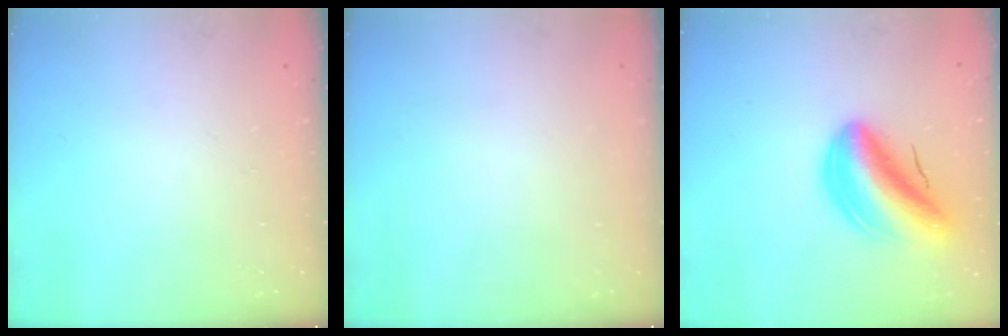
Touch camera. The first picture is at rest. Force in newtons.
{"total": 0.0}
{"total": 13.6, "press": 13.0, "slide": 4.0}